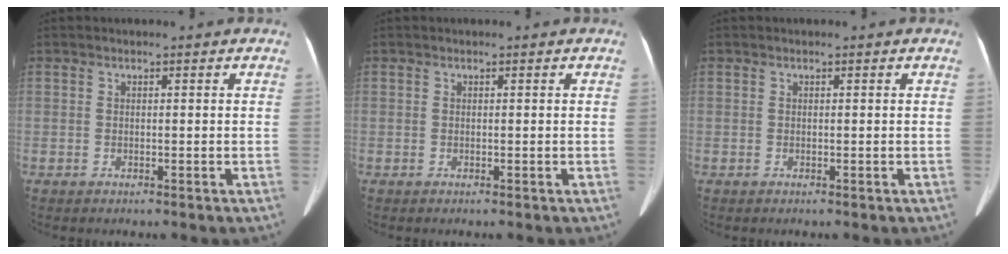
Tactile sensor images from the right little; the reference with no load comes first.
{"total": 0.0}
{"total": 0.0}